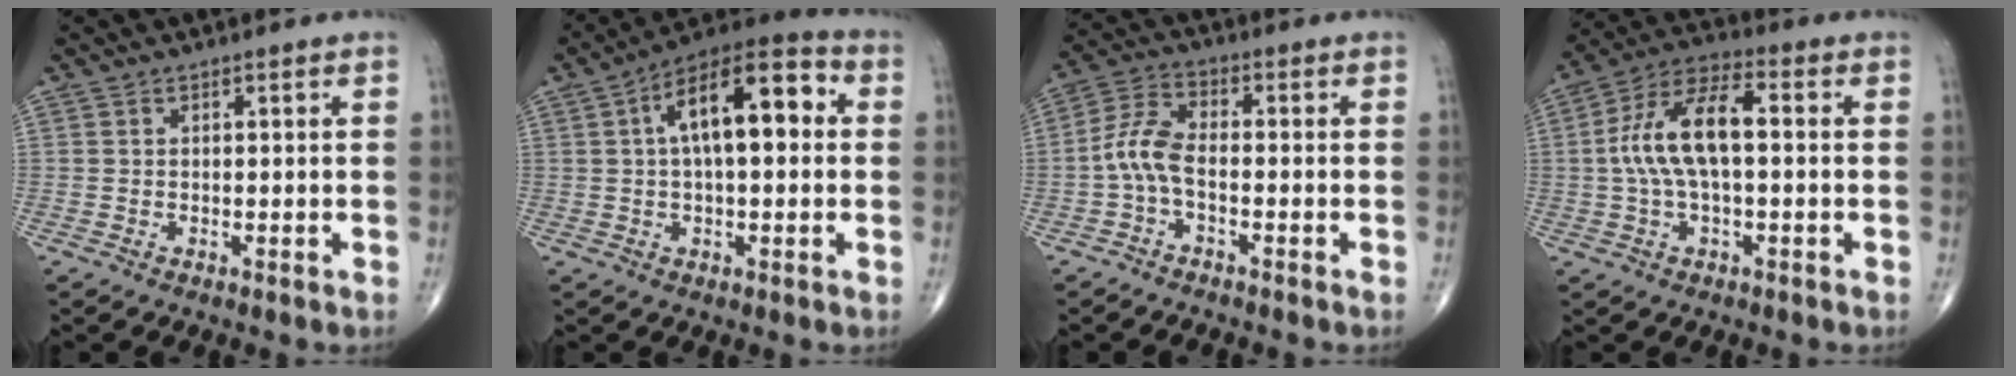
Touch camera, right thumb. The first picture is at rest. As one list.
[{"total": 15.6, "force": [2.9, 6.9, 13.7], "torque": [-0.205, 0.035, 0.037]}, {"total": 6.4, "force": [-1.7, 3.0, 5.4], "torque": [-0.118, 0.024, -0.042]}, {"total": 12.7, "force": [0.5, 5.7, 11.4], "torque": [-0.227, 0.039, 0.004]}]